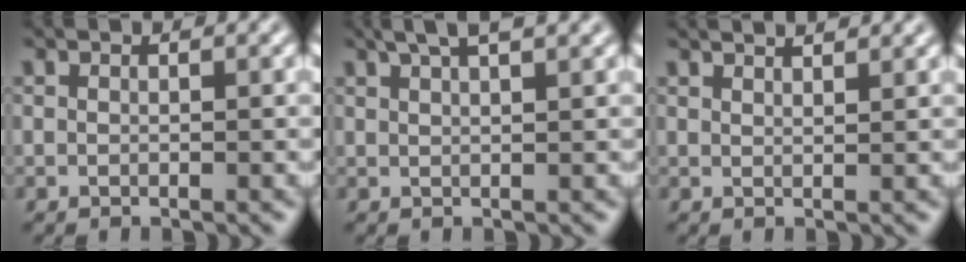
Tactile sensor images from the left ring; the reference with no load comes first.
{"total": 4.6, "force": [3.1, 1.4, 3.1], "torque": [-0.037, 0.031, 0.027]}
{"total": 3.2, "force": [2.7, 1.0, 1.5], "torque": [-0.009, 0.032, 0.014]}